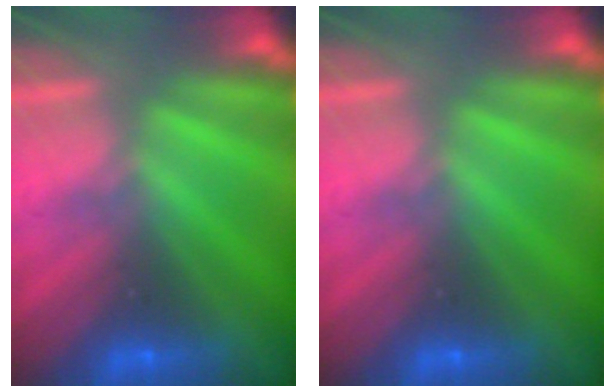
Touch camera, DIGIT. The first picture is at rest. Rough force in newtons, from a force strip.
{"total": 0.0}